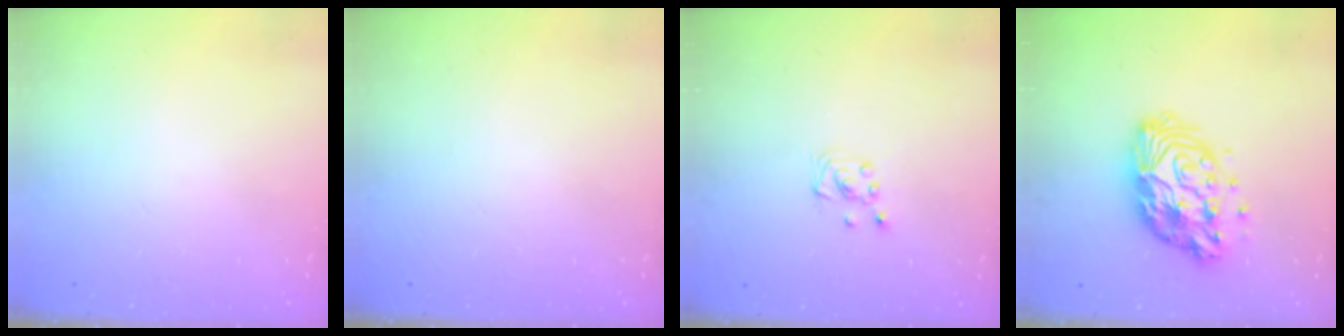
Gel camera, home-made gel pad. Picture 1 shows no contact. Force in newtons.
{"total": 0.0}
{"total": 3.7, "press": 3.6, "slide": 0.4}
{"total": 14.6, "press": 14.5, "slide": 1.1}